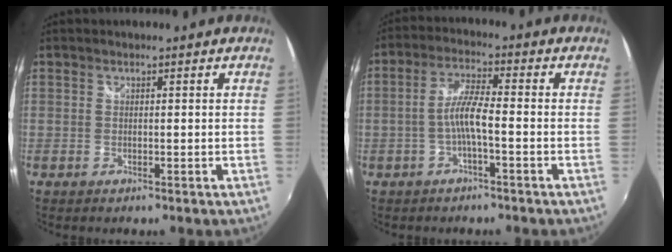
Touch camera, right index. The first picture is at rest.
{"total": 5.3, "force": [-1.8, 0.5, 4.9], "torque": [-0.105, 0.009, -0.034]}